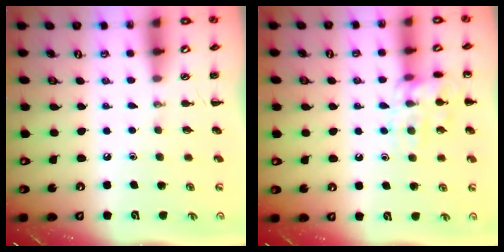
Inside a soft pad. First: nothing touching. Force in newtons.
{"total": 11.5, "press": 11.4, "slide": 0.6}